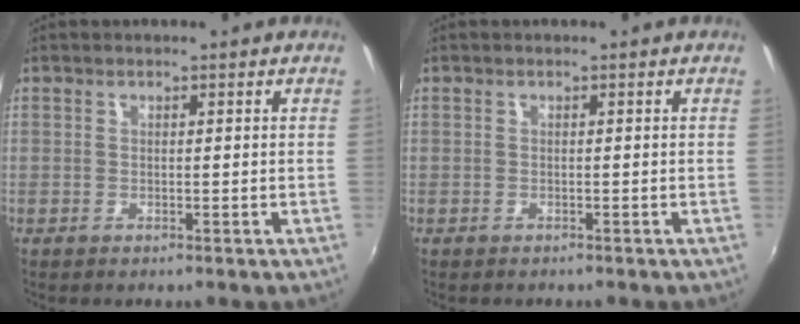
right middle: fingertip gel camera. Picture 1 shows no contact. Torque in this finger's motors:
{"motor_torque": [0.81, -1.05, 0.10, 0.08]}